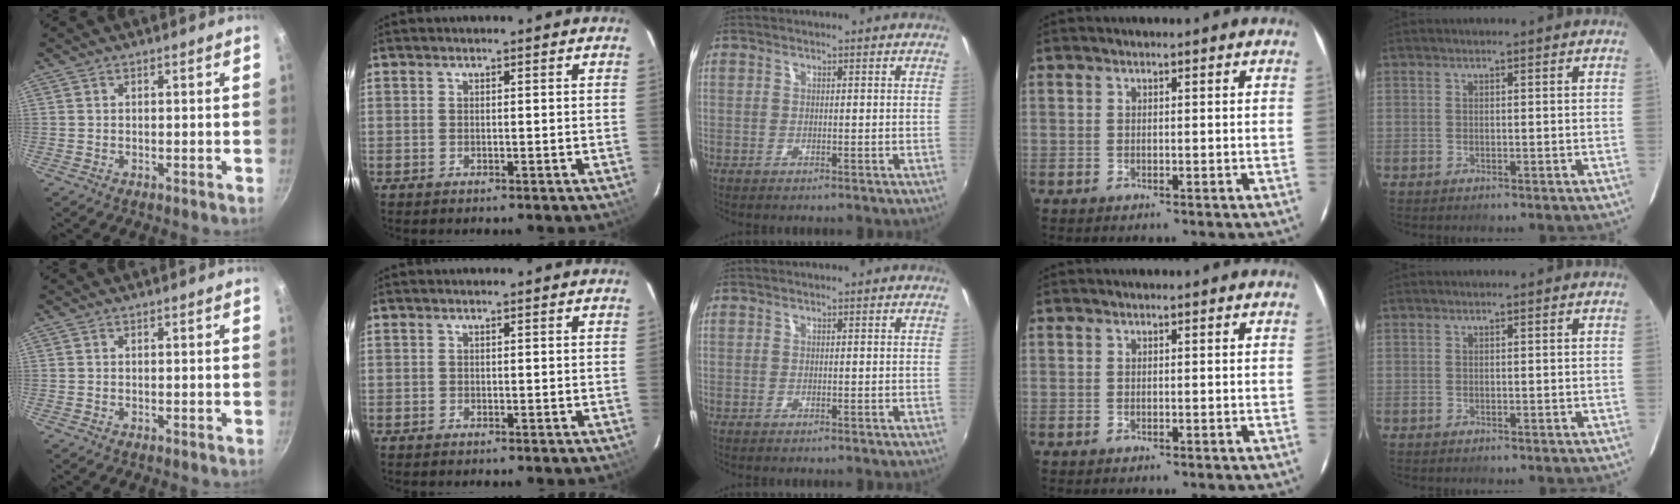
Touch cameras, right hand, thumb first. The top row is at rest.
{}